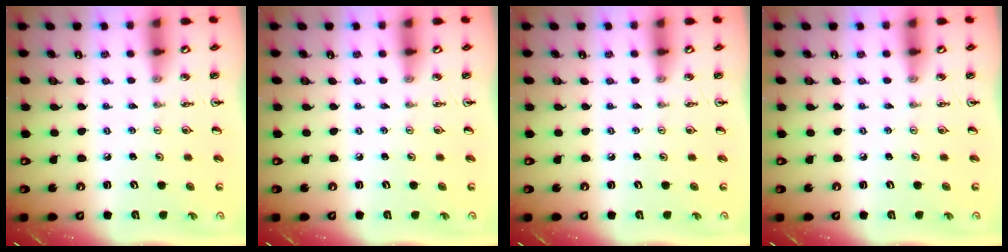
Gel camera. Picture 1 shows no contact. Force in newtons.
{"total": 0.0}
{"total": 0.0}
{"total": 0.0}